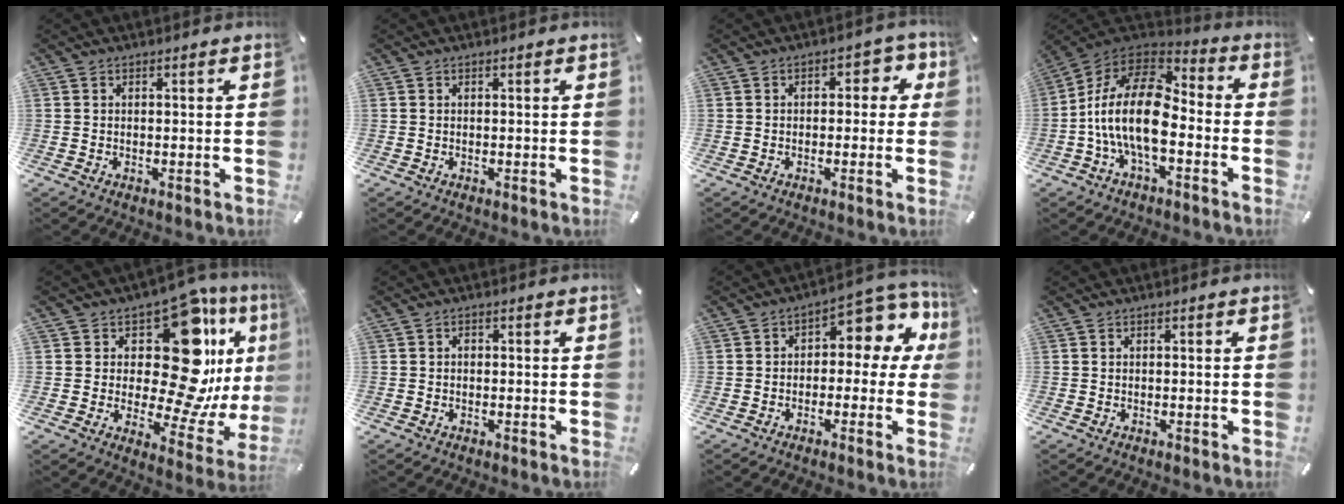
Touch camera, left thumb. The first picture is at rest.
{"total": 0.0}
{"total": 4.5, "force": [0.3, 3.0, 3.2], "torque": [-0.034, 0.004, -0.006]}
{"total": 19.5, "force": [-4.1, 10.5, 15.9], "torque": [-0.318, 0.029, -0.069]}
{"total": 23.0, "force": [8.5, 11.4, 18.0], "torque": [-0.256, -0.082, 0.140]}
{"total": 0.5, "force": [-0.1, 0.4, 0.2], "torque": [-0.003, 0.003, -0.004]}
{"total": 8.6, "force": [2.4, 4.9, 6.6], "torque": [-0.087, -0.021, 0.040]}
{"total": 0.0}